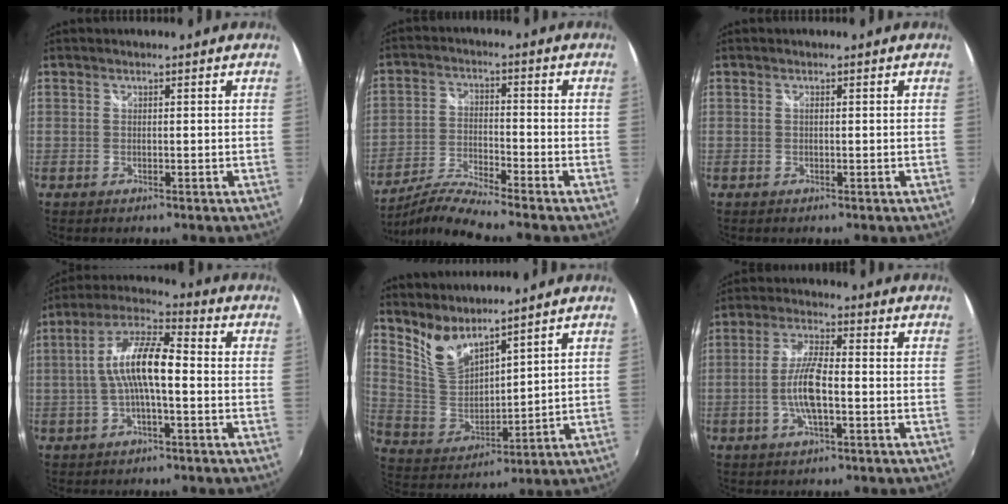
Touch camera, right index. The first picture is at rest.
{"total": 8.7, "force": [-8.0, -1.2, 3.4], "torque": [-0.080, -0.001, -0.159]}
{"total": 0.0}
{"total": 10.8, "force": [-1.2, 2.8, 10.4], "torque": [-0.208, 0.018, -0.024]}
{"total": 8.4, "force": [7.0, 2.3, 3.9], "torque": [-0.082, -0.015, 0.149]}
{"total": 8.1, "force": [-2.0, 1.9, 7.6], "torque": [-0.152, 0.003, -0.040]}